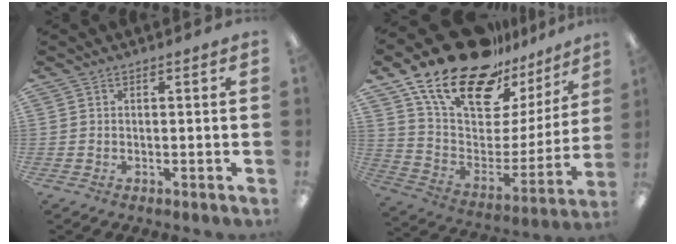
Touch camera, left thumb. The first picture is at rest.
{"total": 23.0, "force": [17.6, 9.7, 11.2], "torque": [-0.210, -0.113, 0.315]}